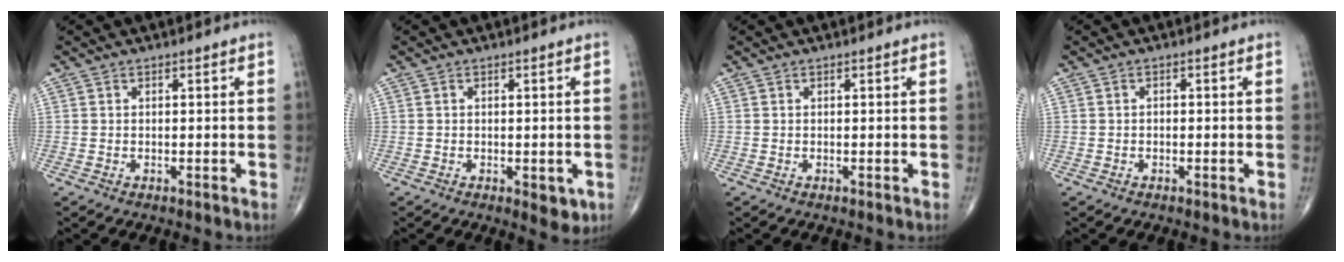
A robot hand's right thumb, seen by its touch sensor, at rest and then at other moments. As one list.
[{"total": 3.6, "force": [-1.1, 1.8, 2.9], "torque": [-0.021, -0.005, -0.010]}, {"total": 0.0}, {"total": 0.6, "force": [-0.2, 0.4, 0.4], "torque": [-0.006, 0.005, -0.005]}]